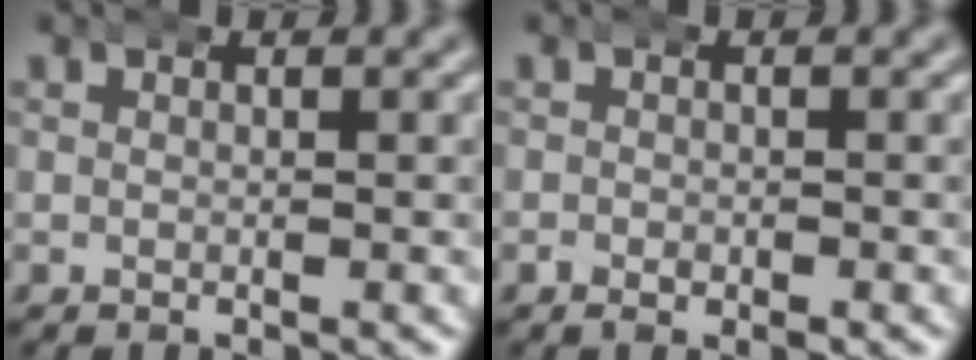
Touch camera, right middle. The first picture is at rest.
{"total": 1.1, "force": [-0.6, 0.7, 0.6], "torque": [-0.010, -0.002, -0.007]}